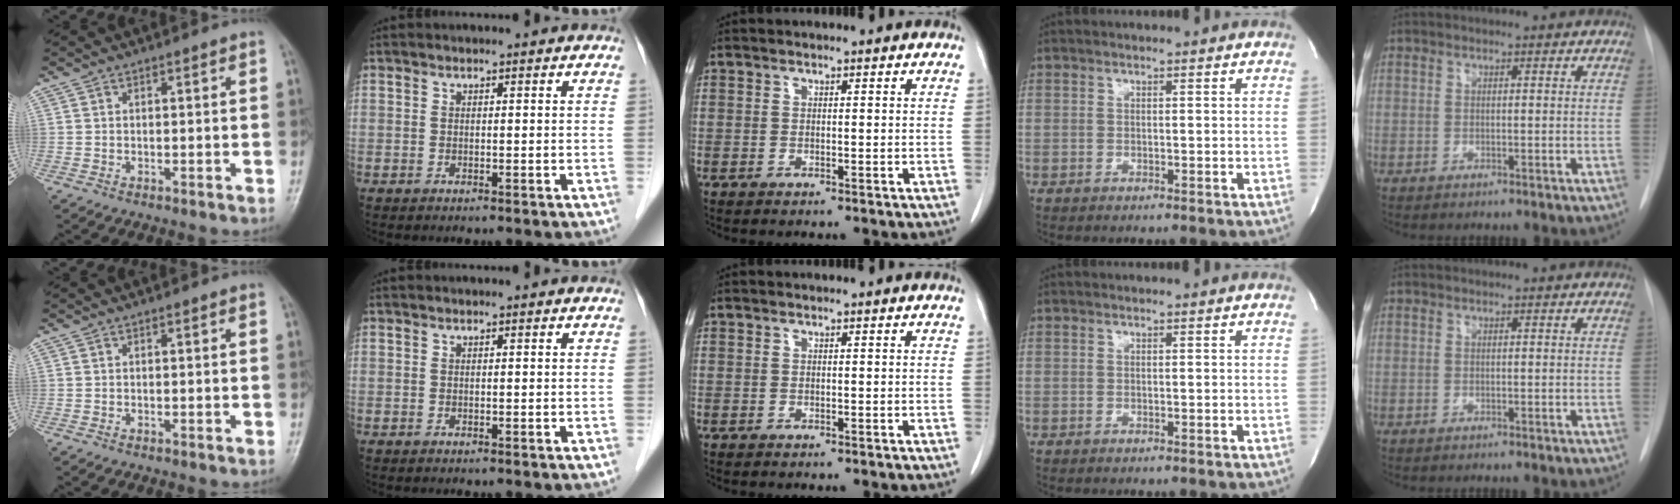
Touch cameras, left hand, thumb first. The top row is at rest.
{}